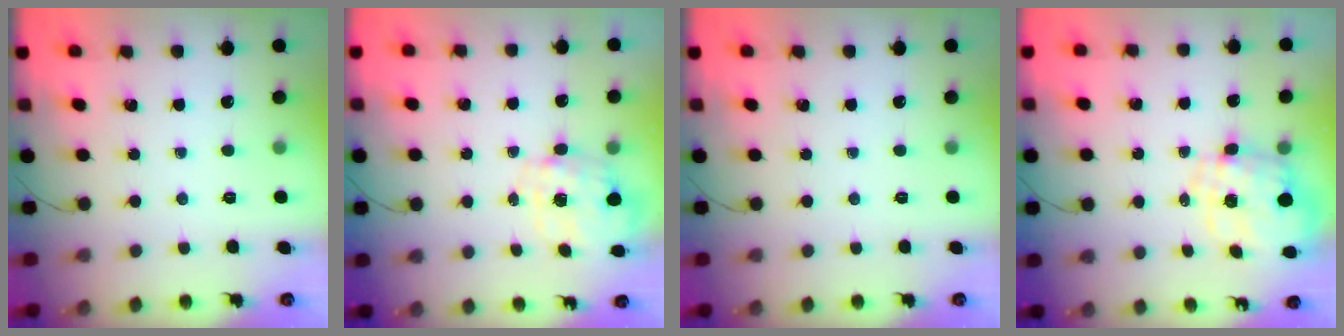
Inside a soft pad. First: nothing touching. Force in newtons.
{"total": 2.7, "press": 2.6, "slide": 0.8}
{"total": 0.0}
{"total": 4.0, "press": 3.6, "slide": 1.7}